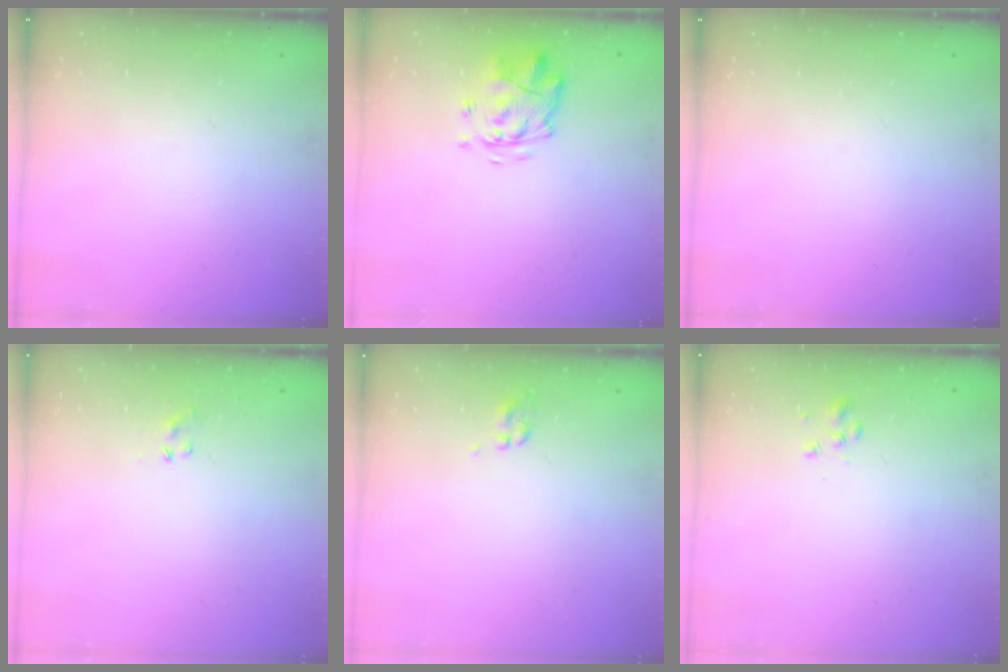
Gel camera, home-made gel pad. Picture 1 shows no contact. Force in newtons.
{"total": 3.8, "press": 3.5, "slide": 1.6}
{"total": 0.0}
{"total": 3.6, "press": 3.4, "slide": 1.4}
{"total": 0.0}
{"total": 2.9, "press": 2.8, "slide": 1.0}